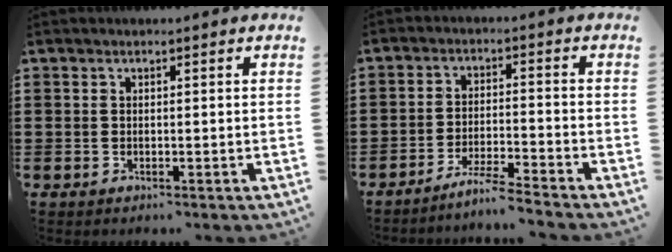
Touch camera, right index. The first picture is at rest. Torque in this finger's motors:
{"motor_torque": [0.31, 0.42, -0.04, 0.02]}